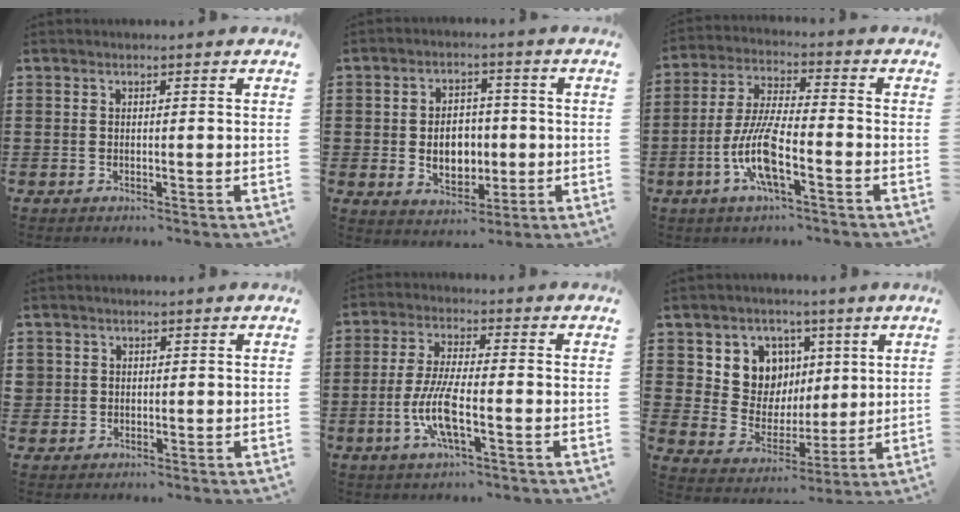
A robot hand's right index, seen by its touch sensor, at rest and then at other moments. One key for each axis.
{"total": 6.2, "fx": -0.6, "fy": 4.6, "fz": 4.1, "tx": -0.061, "ty": 0.002, "tz": -0.015}
{"total": 9.3, "fx": -3.8, "fy": 2.0, "fz": 8.2, "tx": -0.188, "ty": -0.012, "tz": -0.078}
{"total": 1.4, "fx": 0.2, "fy": 1.4, "fz": 0.1, "tx": -0.008, "ty": 0.007, "tz": 0.003}
{"total": 7.7, "fx": -2.5, "fy": 1.9, "fz": 7.1, "tx": -0.158, "ty": -0.012, "tz": -0.053}
{"total": 8.3, "fx": 3.3, "fy": 7.5, "fz": 1.6, "tx": -0.064, "ty": -0.021, "tz": 0.063}